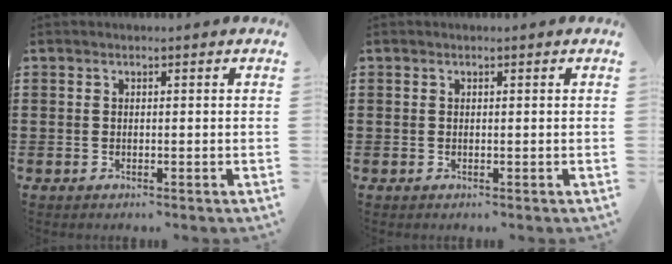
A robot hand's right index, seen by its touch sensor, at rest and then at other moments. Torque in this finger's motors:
{"motor_torque": [0.12, 0.07, 0.00, 0.00]}